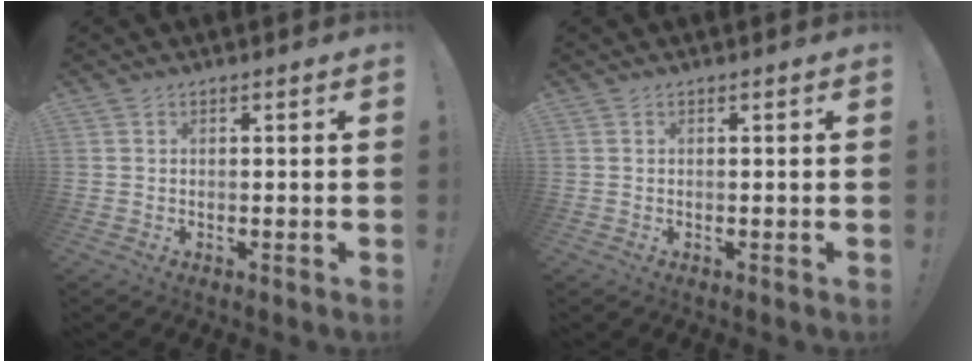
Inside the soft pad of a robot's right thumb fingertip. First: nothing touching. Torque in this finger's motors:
{"motor_torque": [0.00, 0.00, 0.00, 0.00, 0.00]}